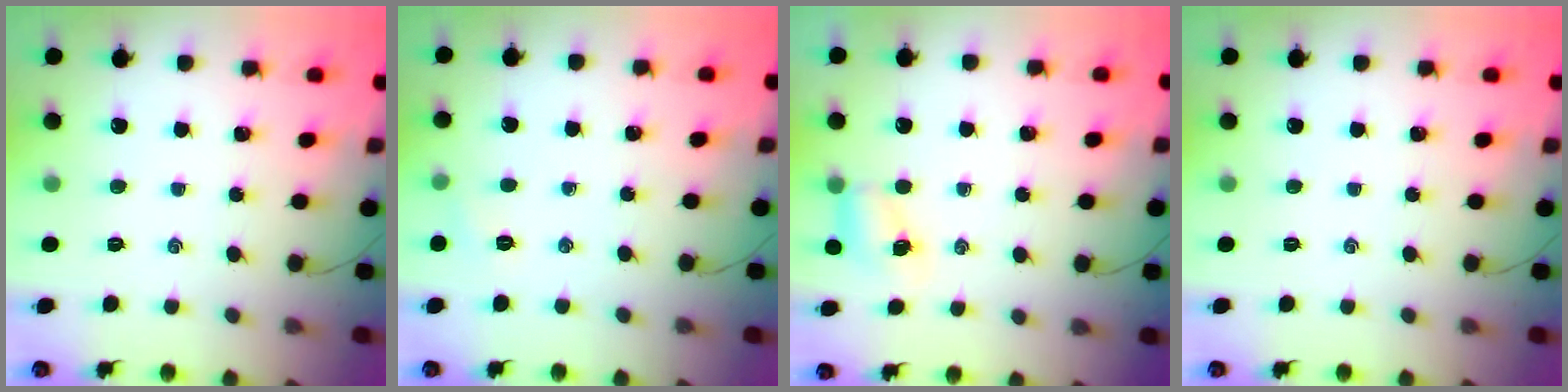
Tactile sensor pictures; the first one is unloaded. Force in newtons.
{"total": 3.5, "press": 3.4, "slide": 0.9}
{"total": 4.4, "press": 4.3, "slide": 0.8}
{"total": 0.0}